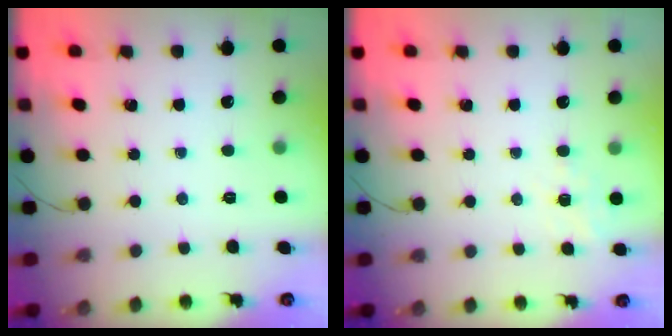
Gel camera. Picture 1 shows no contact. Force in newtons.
{"total": 5.2, "press": 4.9, "slide": 1.9}